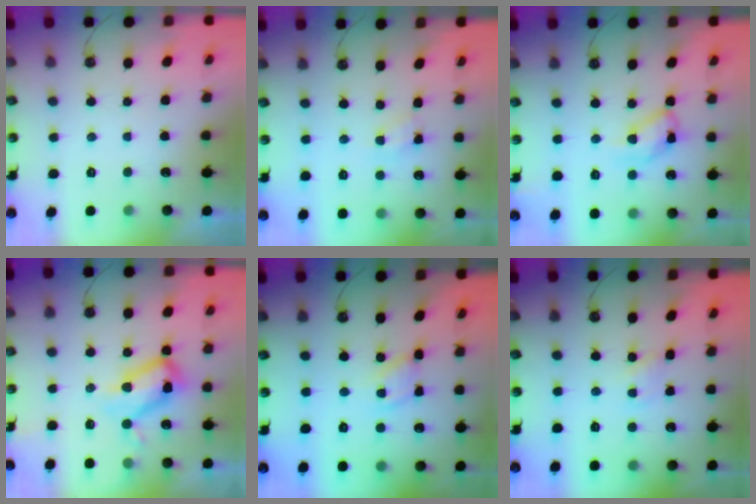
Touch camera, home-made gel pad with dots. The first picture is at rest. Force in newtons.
{"total": 3.2, "press": 3.2, "slide": 0.5}
{"total": 13.2, "press": 13.2, "slide": 0.6}
{"total": 14.1, "press": 14.0, "slide": 1.1}
{"total": 8.0, "press": 8.0, "slide": 0.4}
{"total": 2.7, "press": 2.7, "slide": 0.4}